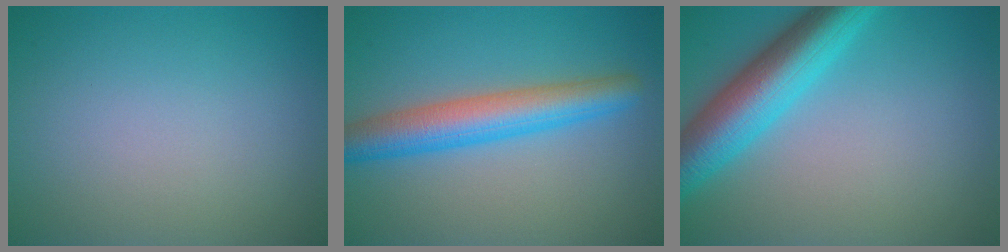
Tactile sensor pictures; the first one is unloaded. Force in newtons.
{"total": 5.6, "press": 5.6, "slide": 0.1}
{"total": 7.5, "press": 7.4, "slide": 0.2}